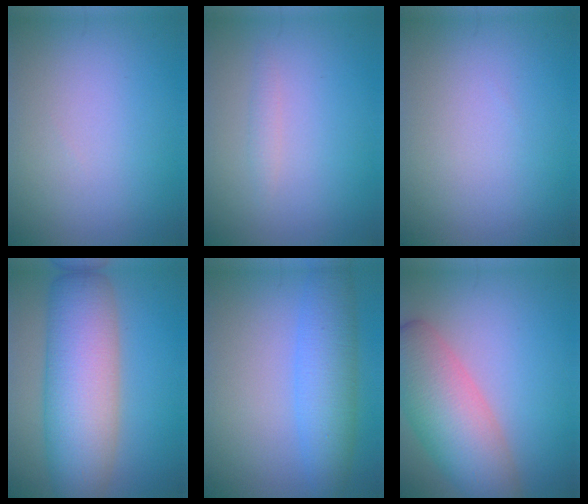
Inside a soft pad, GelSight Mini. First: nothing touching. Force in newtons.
{"total": 0.8, "press": 0.8, "slide": 0.1}
{"total": 0.0}
{"total": 10.3, "press": 10.3, "slide": 0.2}
{"total": 5.3, "press": 5.3, "slide": 0.3}
{"total": 8.0, "press": 8.0, "slide": 0.8}